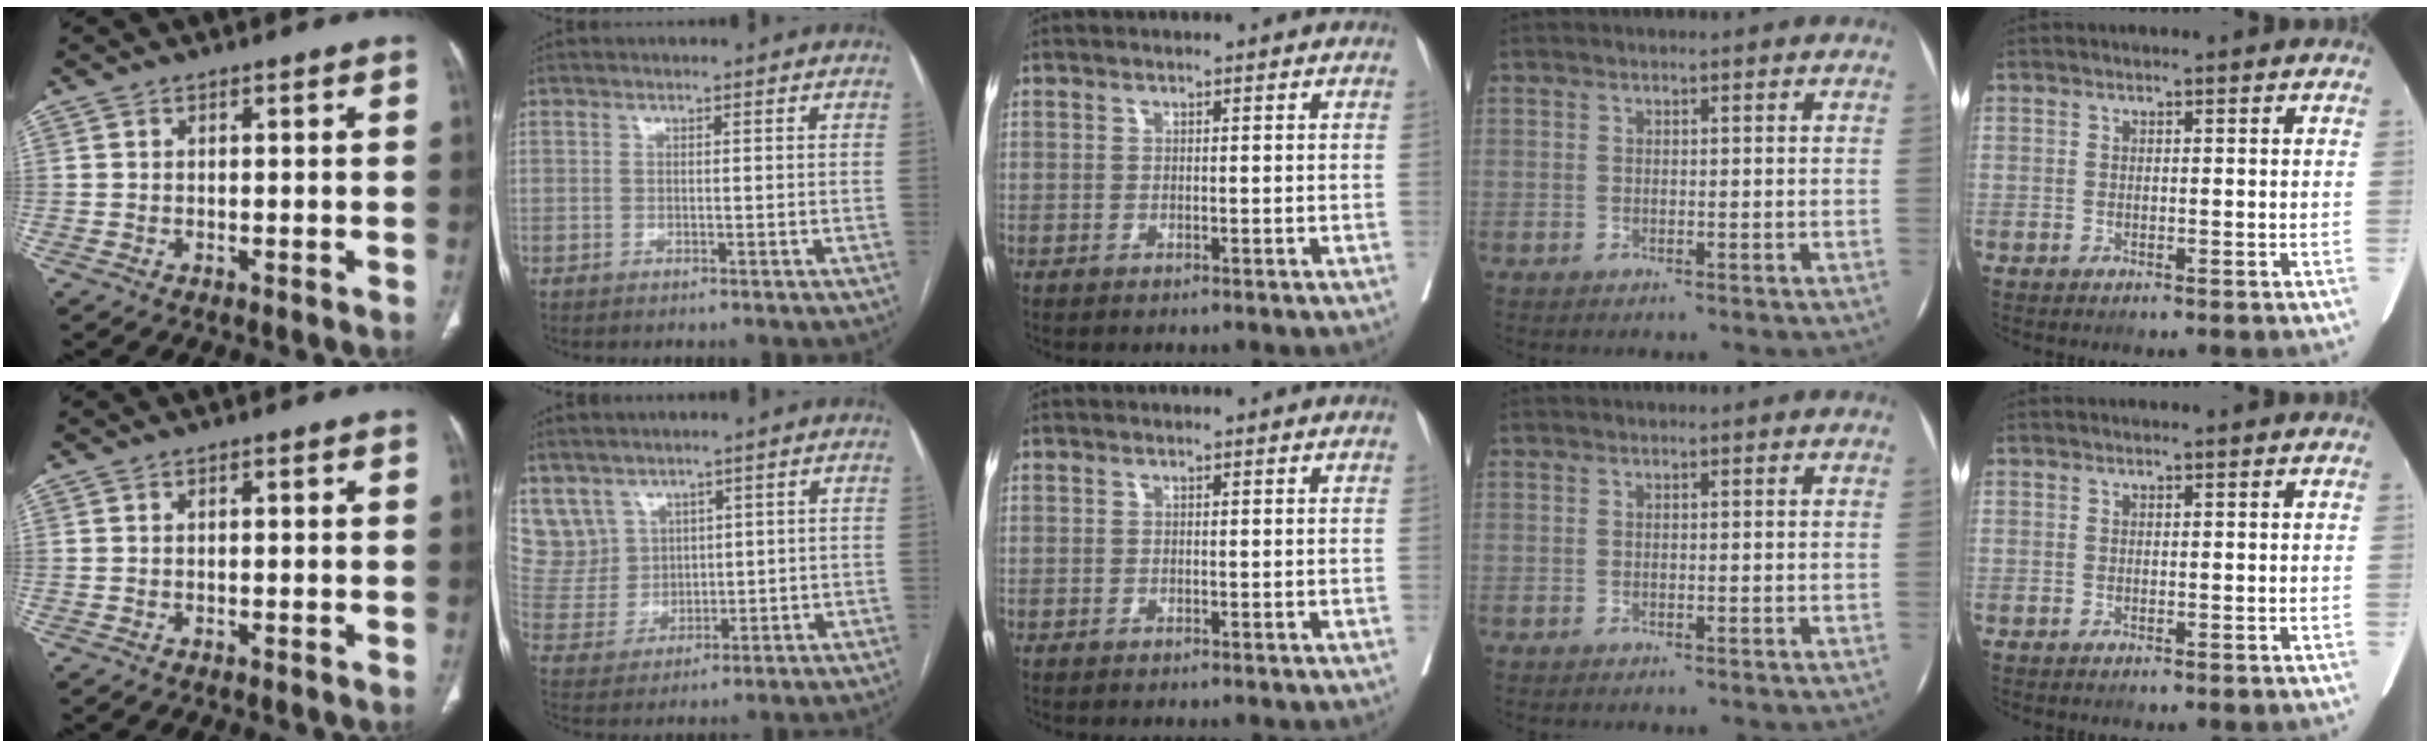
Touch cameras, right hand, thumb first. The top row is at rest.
{"thumb": {"total": 0.5, "force": [0.0, 0.2, 0.5], "torque": [-0.013, 0.002, 0.002]}, "index": {"total": 8.3, "force": [5.2, 6.4, 0.6], "torque": [-0.026, 0.028, 0.123]}}